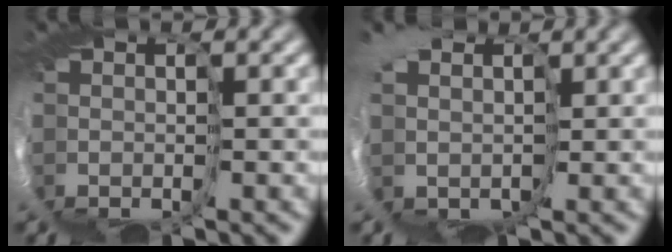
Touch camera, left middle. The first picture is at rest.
{"total": 4.2, "force": [1.5, 3.5, 1.9], "torque": [-0.040, -0.017, 0.015]}